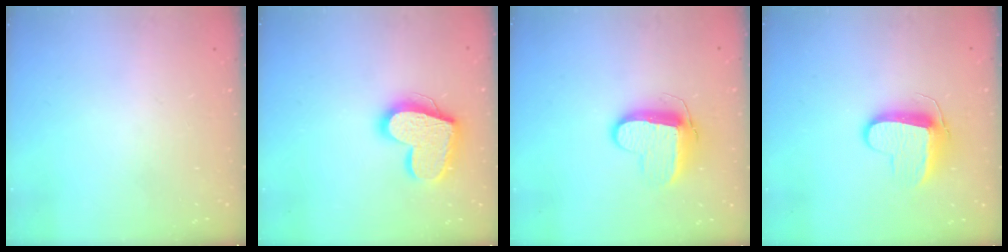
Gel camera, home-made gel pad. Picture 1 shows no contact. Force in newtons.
{"total": 17.7, "press": 17.7, "slide": 1.5}
{"total": 10.4, "press": 10.4, "slide": 0.5}
{"total": 9.8, "press": 9.8, "slide": 0.1}